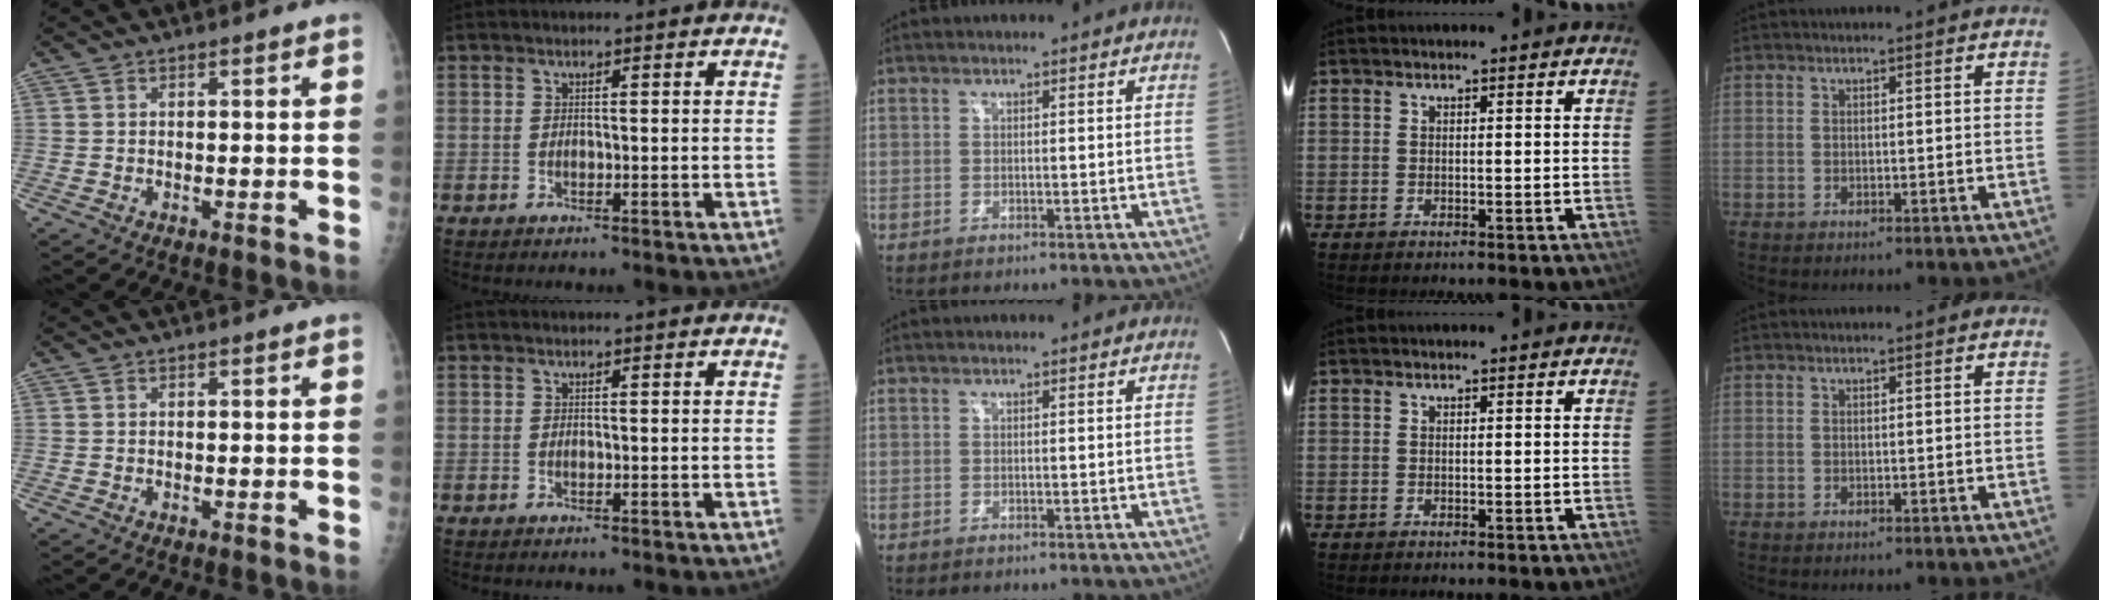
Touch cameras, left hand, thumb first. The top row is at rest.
{}